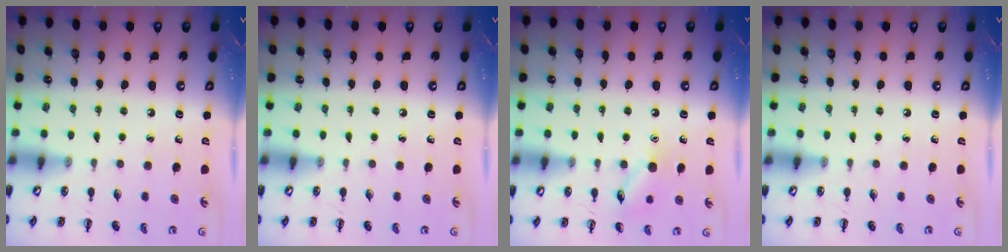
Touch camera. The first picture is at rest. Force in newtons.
{"total": 0.0}
{"total": 8.7, "press": 8.7, "slide": 0.5}
{"total": 0.0}